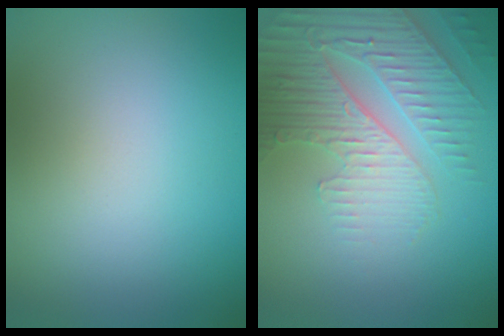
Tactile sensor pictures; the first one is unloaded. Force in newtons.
{"total": 4.8, "press": 4.3, "slide": 2.0}